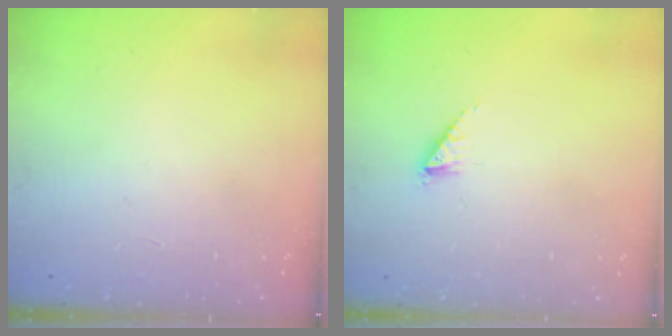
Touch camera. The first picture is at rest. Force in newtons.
{"total": 2.1, "press": 2.1, "slide": 0.2}